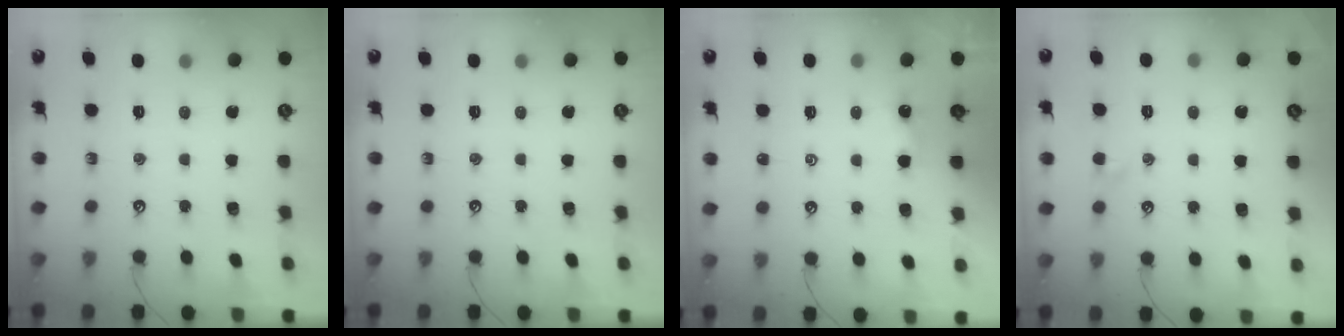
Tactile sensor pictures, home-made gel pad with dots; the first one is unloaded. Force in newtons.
{"total": 0.0}
{"total": 0.6, "press": 0.5, "slide": 0.2}
{"total": 0.6, "press": 0.3, "slide": 0.5}